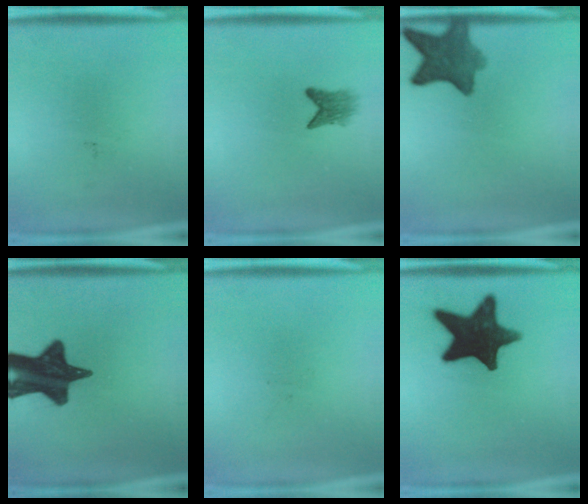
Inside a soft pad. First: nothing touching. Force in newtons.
{"total": 2.9}
{"total": 8.6}
{"total": 16.6}
{"total": 0.0}
{"total": 16.2}